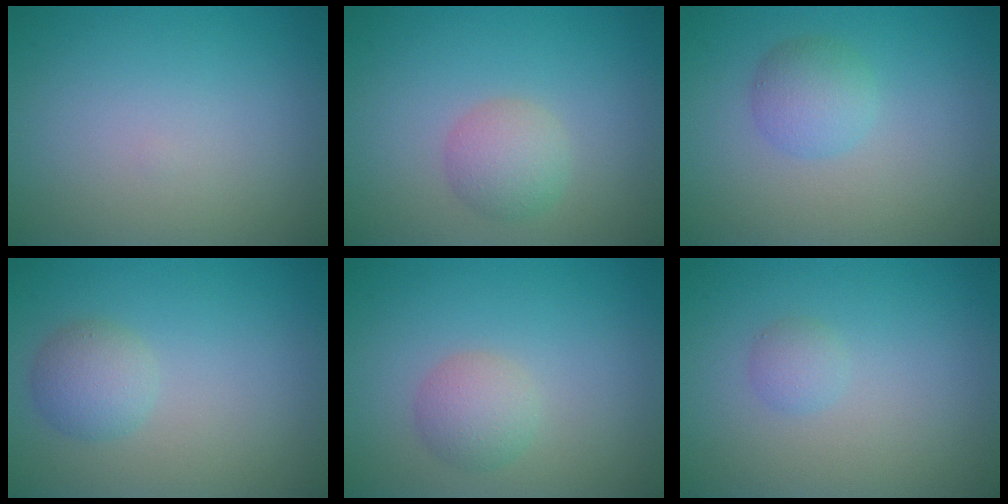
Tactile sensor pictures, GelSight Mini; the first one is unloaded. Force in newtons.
{"total": 2.6, "press": 2.6, "slide": 0.1}
{"total": 2.5, "press": 2.5, "slide": 0.1}
{"total": 2.4, "press": 2.4, "slide": 0.2}
{"total": 2.3, "press": 2.3, "slide": 0.1}
{"total": 1.1, "press": 1.1, "slide": 0.0}